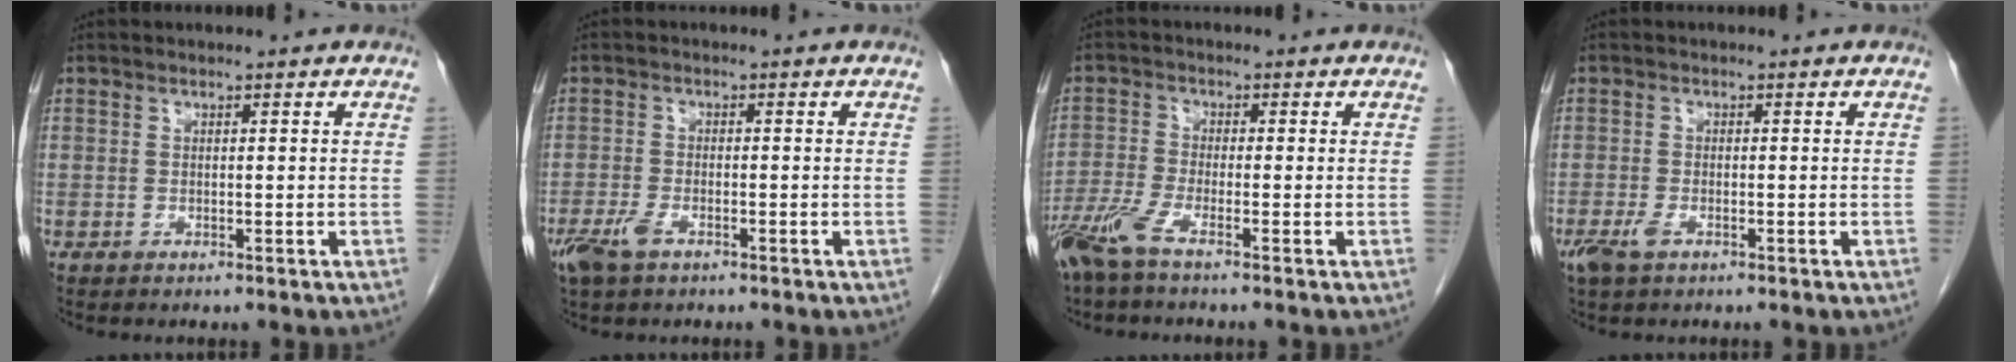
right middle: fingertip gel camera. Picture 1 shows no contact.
{"total": 3.8, "force": [-2.4, 1.3, 2.6], "torque": [-0.063, -0.005, -0.043]}
{"total": 4.7, "force": [-3.4, -0.1, 3.2], "torque": [-0.077, -0.012, -0.077]}
{"total": 2.6, "force": [-1.5, 1.0, 1.9], "torque": [-0.046, -0.004, -0.026]}